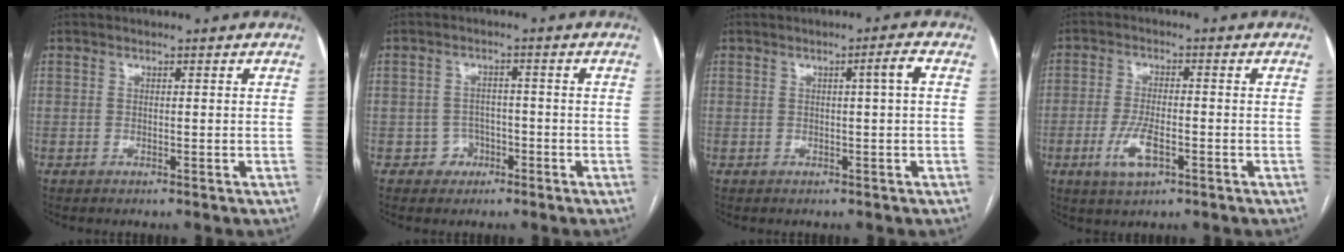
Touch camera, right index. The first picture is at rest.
{"total": 3.2, "force": [-1.5, 2.8, 0.1], "torque": [0.010, 0.015, -0.022]}
{"total": 2.2, "force": [0.3, -0.4, 2.1], "torque": [-0.033, 0.002, 0.006]}
{"total": 5.8, "force": [-2.4, 2.0, 4.9], "torque": [-0.100, -0.005, -0.039]}